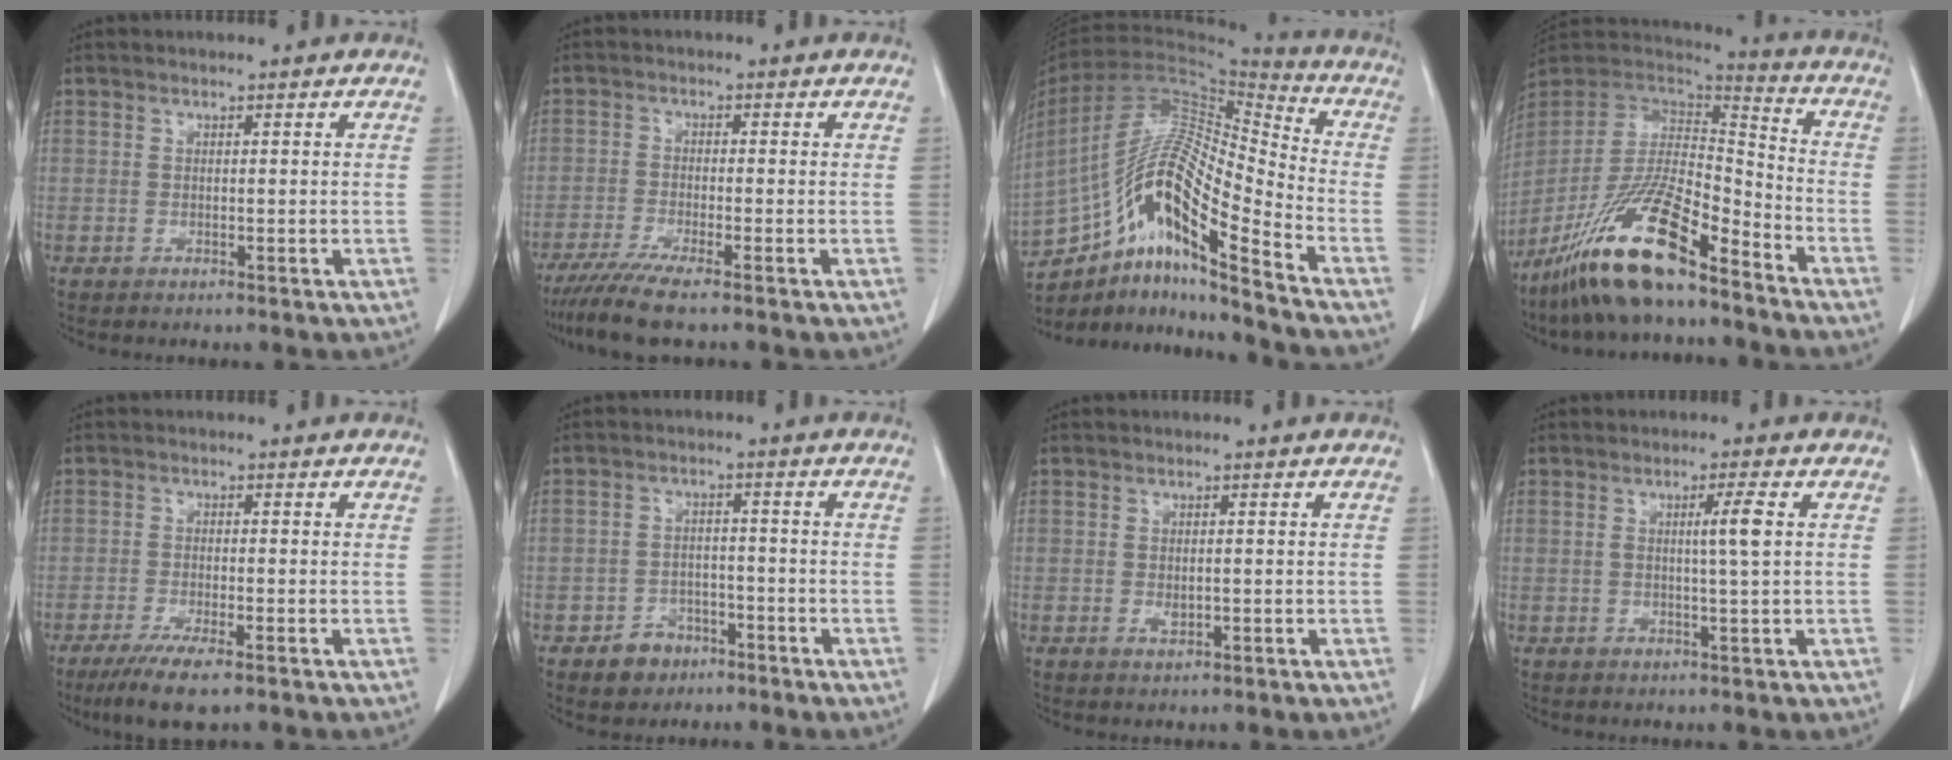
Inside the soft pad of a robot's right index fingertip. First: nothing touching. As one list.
[{"total": 5.8, "force": [-4.6, -0.6, 3.5], "torque": [-0.056, -0.018, -0.083]}, {"total": 17.7, "force": [-11.0, 2.1, 13.8], "torque": [-0.273, 0.019, -0.194]}, {"total": 17.5, "force": [-12.2, 3.3, 12.1], "torque": [-0.247, -0.017, -0.226]}, {"total": 6.3, "force": [-4.1, 0.7, 4.8], "torque": [-0.084, -0.017, -0.067]}, {"total": 4.3, "force": [-2.6, 3.3, 1.0], "torque": [-0.015, 0.011, -0.035]}, {"total": 1.4, "force": [-0.2, 0.7, 1.2], "torque": [-0.021, -0.002, 0.000]}, {"total": 3.4, "force": [0.6, -0.6, 3.3], "torque": [-0.058, -0.003, 0.008]}]